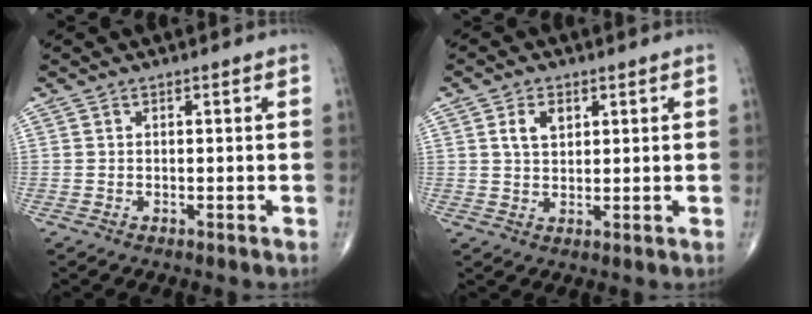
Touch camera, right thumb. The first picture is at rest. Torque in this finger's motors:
{"motor_torque": [0.06, 0.04, 0.33, 0.19, 0.02]}